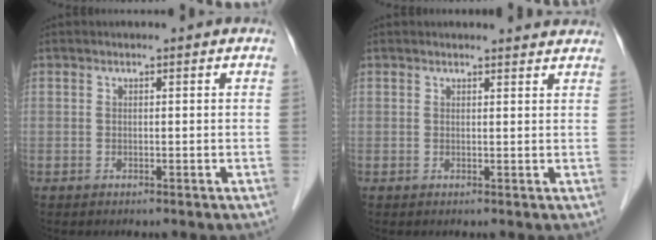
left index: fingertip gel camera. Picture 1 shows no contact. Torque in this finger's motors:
{"motor_torque": [0.44, -0.67, 0.02, -0.03]}